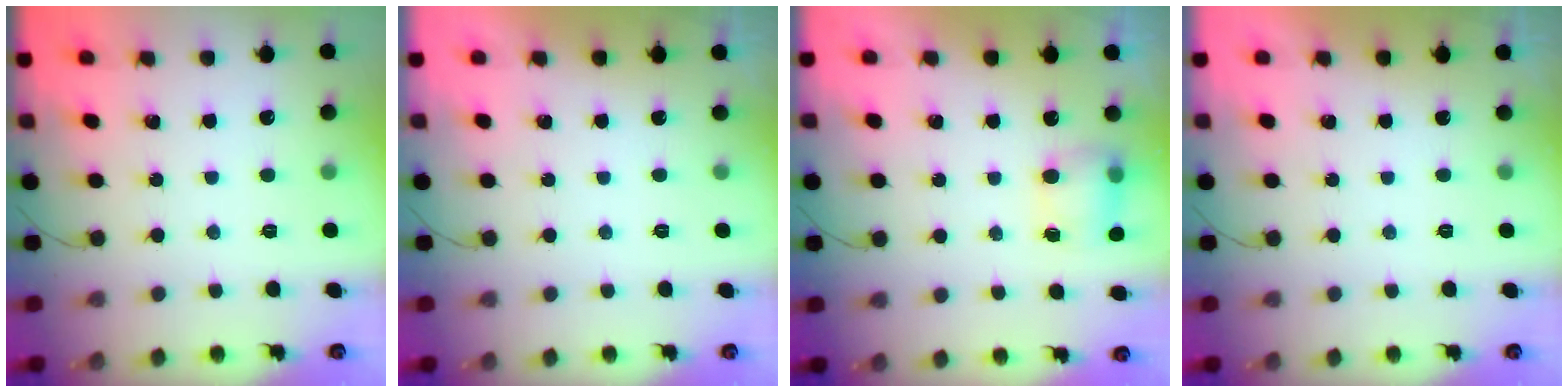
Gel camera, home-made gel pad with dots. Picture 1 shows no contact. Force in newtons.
{"total": 0.0}
{"total": 5.4, "press": 5.3, "slide": 0.8}
{"total": 0.0}